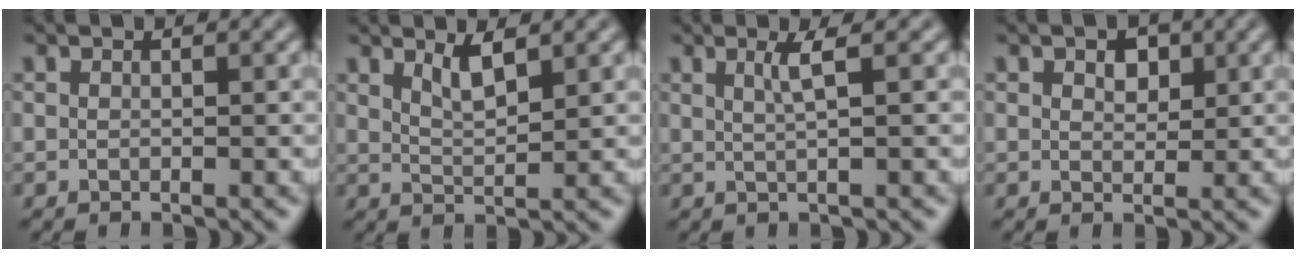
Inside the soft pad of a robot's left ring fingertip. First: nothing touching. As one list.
[{"total": 2.3, "force": [1.5, 0.5, 1.6], "torque": [-0.029, -0.005, 0.030]}, {"total": 2.0, "force": [0.7, 0.4, 1.8], "torque": [-0.031, -0.001, 0.010]}, {"total": 2.0, "force": [0.9, 1.3, 1.2], "torque": [-0.018, 0.000, 0.016]}]